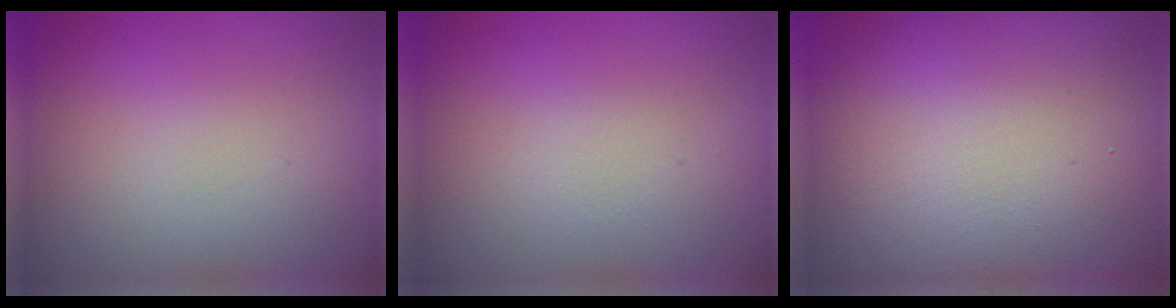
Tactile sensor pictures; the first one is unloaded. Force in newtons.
{"total": 0.7, "press": 0.7, "slide": 0.0}
{"total": 14.5, "press": 14.5, "slide": 1.0}